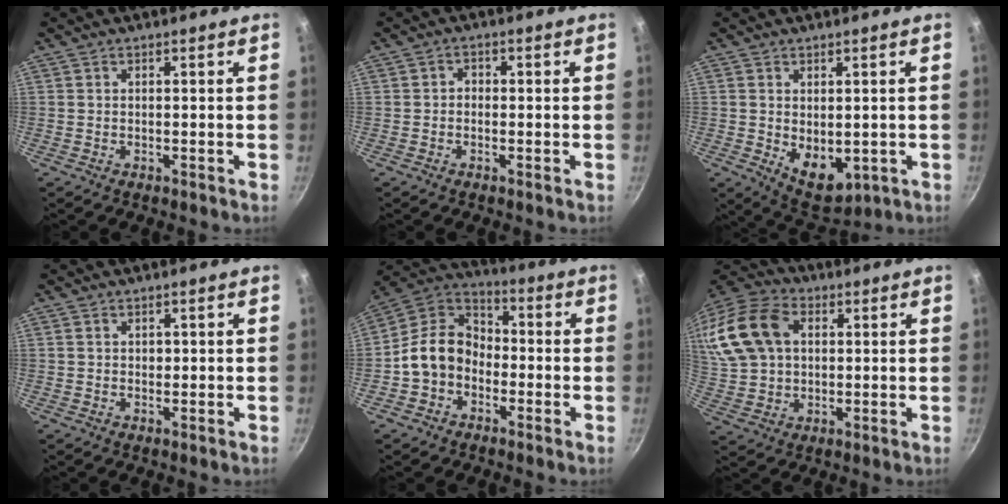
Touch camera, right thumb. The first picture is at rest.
{"total": 1.5, "force": [-0.5, 1.2, 0.7], "torque": [-0.007, 0.008, -0.011]}
{"total": 7.8, "force": [-0.4, 5.1, 6.0], "torque": [-0.071, -0.019, 0.013]}
{"total": 0.9, "force": [0.3, 0.8, 0.4], "torque": [-0.002, 0.003, 0.005]}
{"total": 11.6, "force": [-2.9, 9.1, 6.5], "torque": [-0.079, 0.050, -0.076]}
{"total": 23.1, "force": [6.1, 16.9, 14.5], "torque": [-0.329, 0.033, 0.108]}